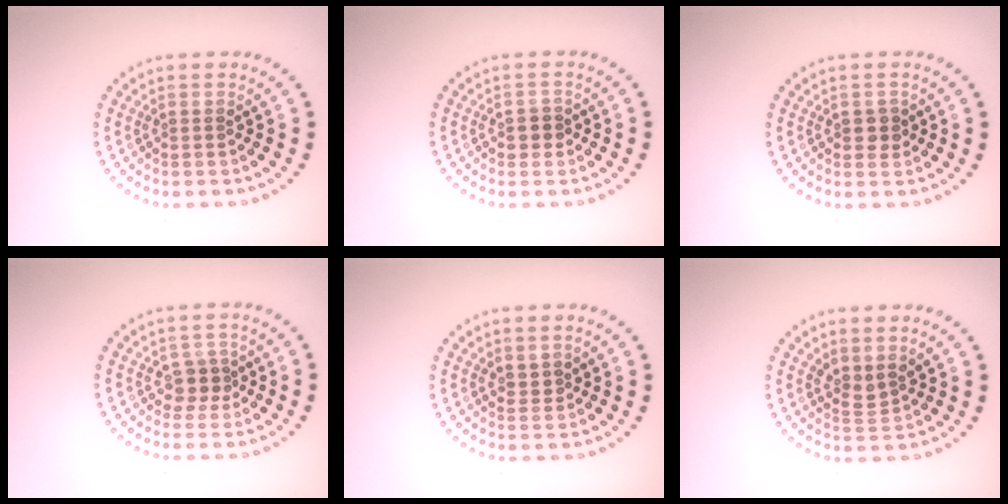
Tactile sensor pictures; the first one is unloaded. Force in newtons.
{"total": 1.3, "press": 1.3, "slide": 0.4}
{"total": 1.4, "press": 1.4, "slide": 0.1}
{"total": 1.8, "press": 1.4, "slide": 1.1}
{"total": 0.7, "press": 0.5, "slide": 0.5}
{"total": 1.8, "press": 1.4, "slide": 1.2}